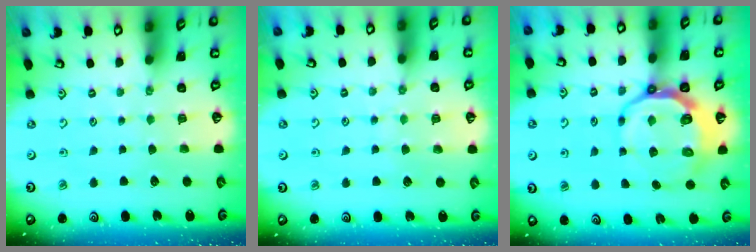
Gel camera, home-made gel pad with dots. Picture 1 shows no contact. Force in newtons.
{"total": 5.9, "press": 5.9, "slide": 0.5}
{"total": 10.4, "press": 9.6, "slide": 3.9}